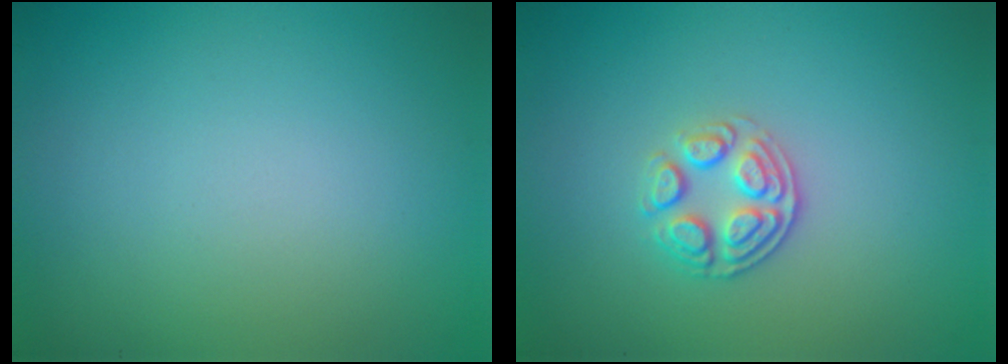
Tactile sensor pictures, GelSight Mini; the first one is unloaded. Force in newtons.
{"total": 2.6, "press": 2.5, "slide": 0.9}